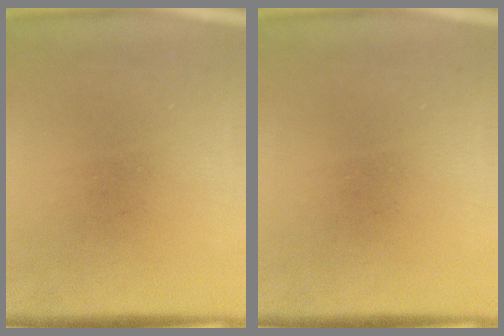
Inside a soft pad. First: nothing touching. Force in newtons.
{"total": 0.0}